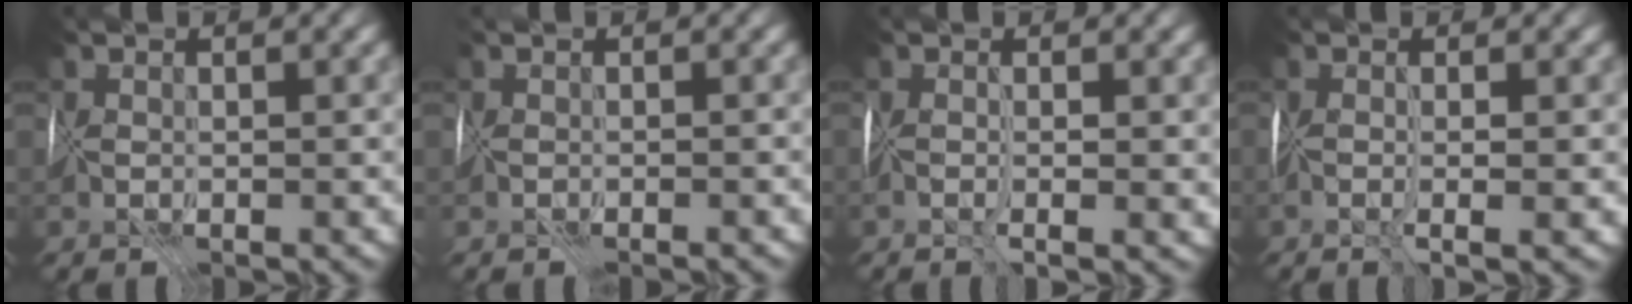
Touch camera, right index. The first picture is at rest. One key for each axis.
{"total": 1.6, "fx": -1.5, "fy": 0.1, "fz": 0.6, "tx": 0.007, "ty": -0.001, "tz": -0.021}
{"total": 2.3, "fx": -0.3, "fy": 0.3, "fz": 2.3, "tx": -0.039, "ty": -0.010, "tz": -0.001}
{"total": 2.2, "fx": -0.5, "fy": -0.2, "fz": 2.1, "tx": -0.038, "ty": -0.012, "tz": -0.004}